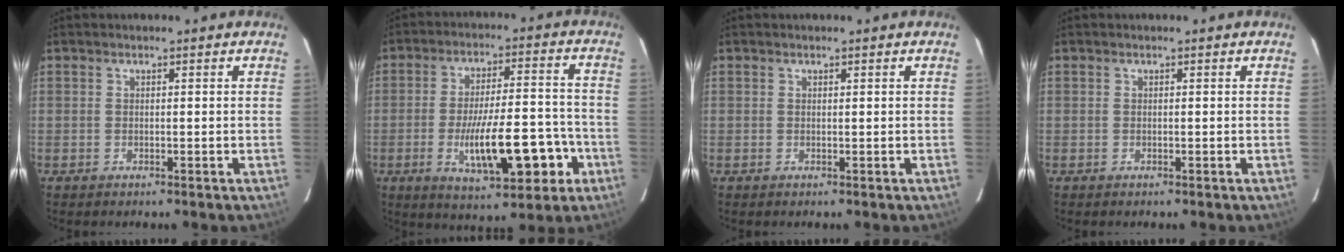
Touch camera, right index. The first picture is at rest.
{"total": 14.6, "force": [-4.9, 3.9, 13.2], "torque": [-0.214, 0.010, -0.068]}
{"total": 0.0}
{"total": 0.0}